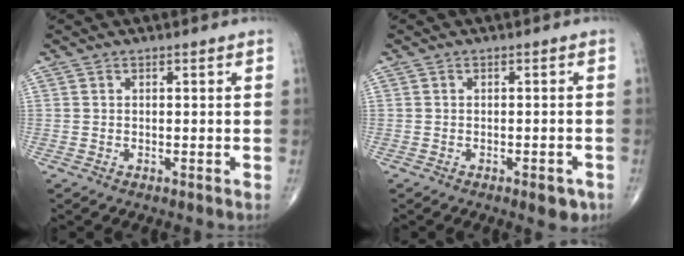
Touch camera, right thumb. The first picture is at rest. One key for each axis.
{"total": 3.4, "fx": -1.8, "fy": 1.4, "fz": 2.5, "tx": -0.022, "ty": 0.005, "tz": -0.019}